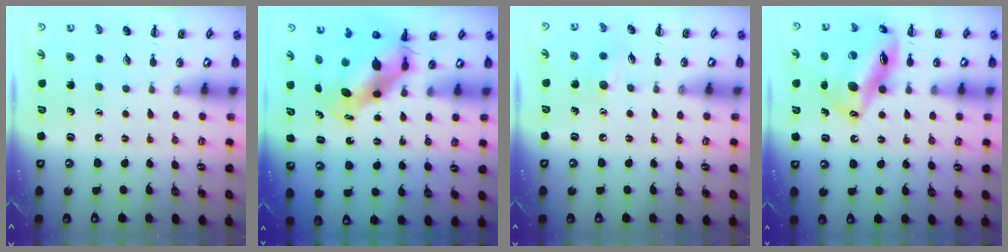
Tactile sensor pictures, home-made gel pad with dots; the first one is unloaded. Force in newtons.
{"total": 6.9, "press": 6.7, "slide": 1.6}
{"total": 6.7, "press": 6.5, "slide": 1.7}
{"total": 17.9, "press": 17.5, "slide": 4.1}